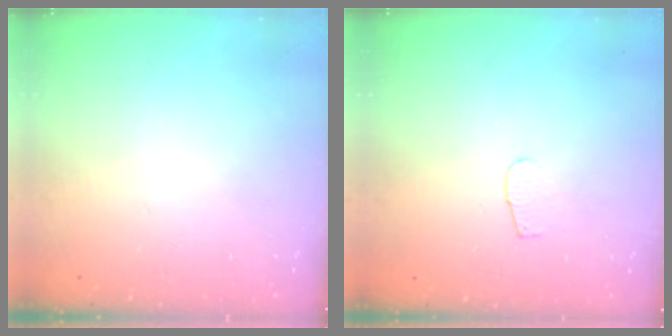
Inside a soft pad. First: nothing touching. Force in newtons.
{"total": 3.3, "press": 3.3, "slide": 0.3}